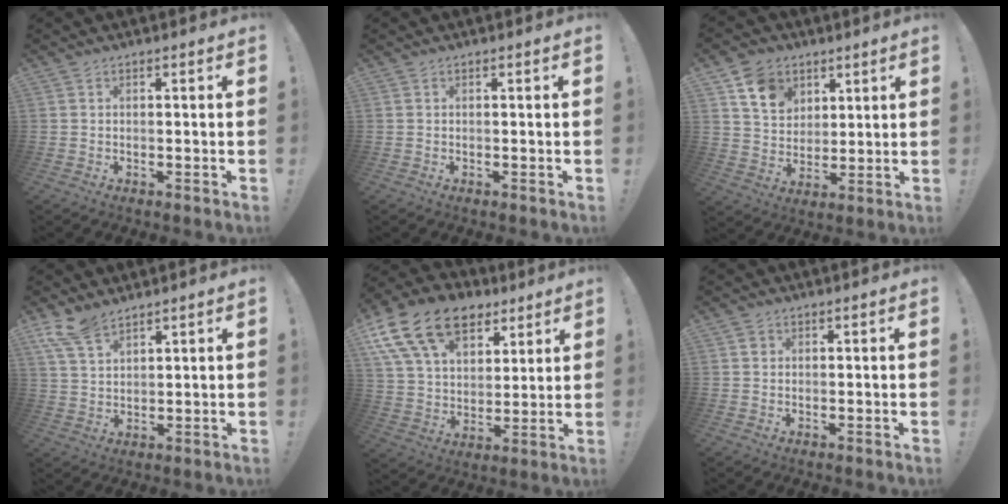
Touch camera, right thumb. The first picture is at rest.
{"total": 0.0}
{"total": 11.3, "force": [6.2, 8.5, 4.1], "torque": [-0.068, -0.026, 0.123]}
{"total": 7.9, "force": [6.0, 3.2, 4.0], "torque": [-0.080, -0.027, 0.117]}
{"total": 20.3, "force": [11.3, 12.9, 11.0], "torque": [-0.185, -0.055, 0.210]}
{"total": 1.1, "force": [0.3, 1.0, 0.1], "torque": [0.001, 0.002, 0.005]}